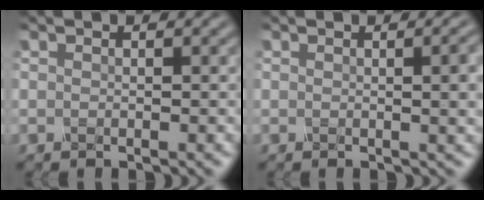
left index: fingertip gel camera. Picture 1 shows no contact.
{"total": 4.1, "force": [0.5, 1.5, 3.7], "torque": [-0.023, 0.011, 0.007]}